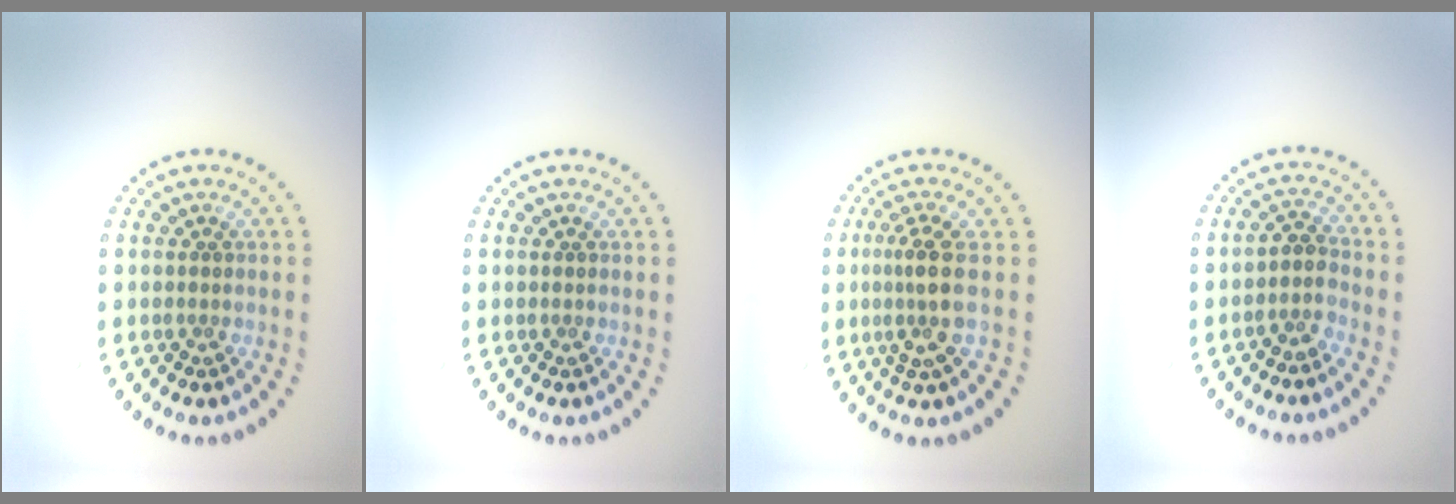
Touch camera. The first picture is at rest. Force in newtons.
{"total": 0.0}
{"total": 3.0, "press": 2.3, "slide": 1.8}
{"total": 1.8, "press": 1.4, "slide": 1.2}